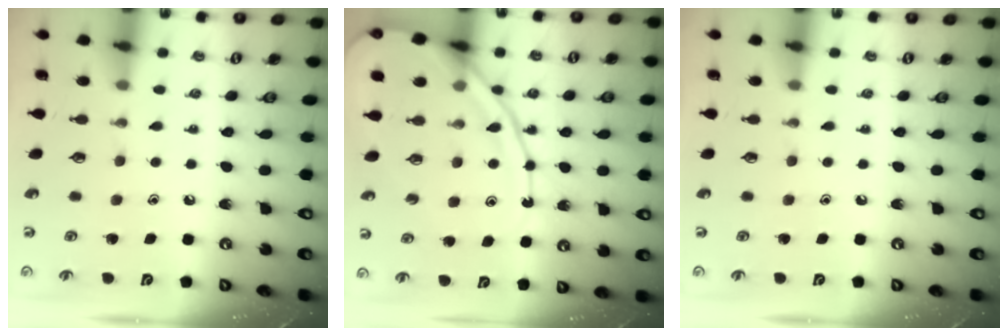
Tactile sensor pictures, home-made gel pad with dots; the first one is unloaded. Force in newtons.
{"total": 15.4, "press": 15.3, "slide": 1.6}
{"total": 0.0}